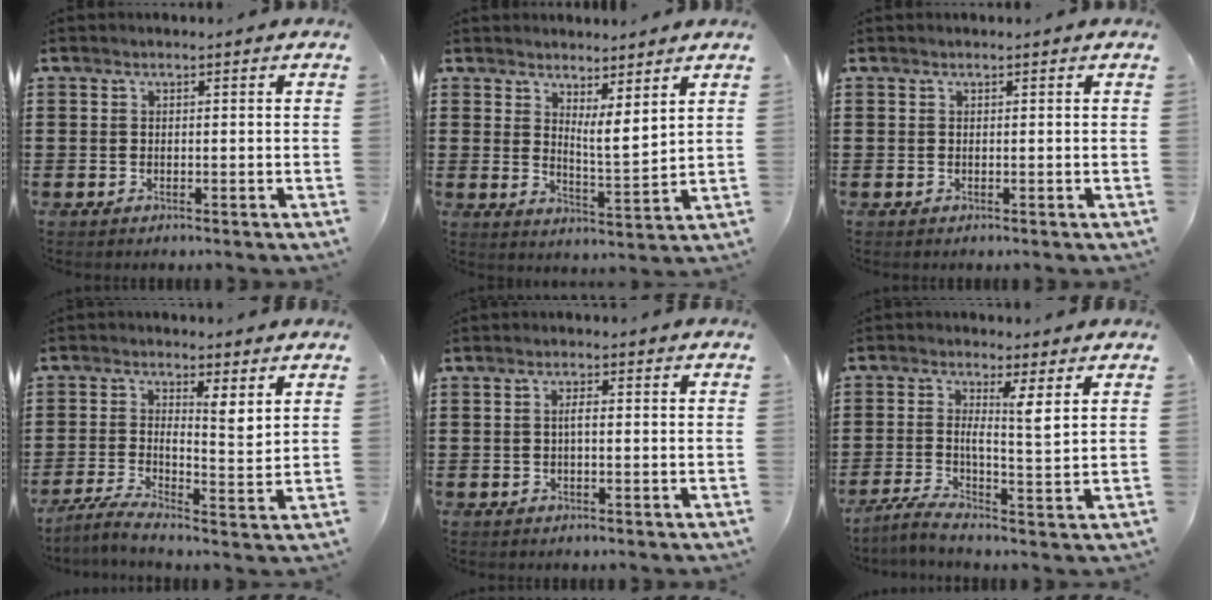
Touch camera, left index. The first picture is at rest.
{"total": 4.4, "force": [3.8, 0.7, 2.1], "torque": [-0.038, -0.027, 0.062]}
{"total": 0.0}
{"total": 3.5, "force": [1.6, 0.3, 3.1], "torque": [-0.055, -0.026, 0.018]}
{"total": 1.6, "force": [0.0, 0.4, 1.6], "torque": [-0.030, 0.002, -0.001]}
{"total": 4.7, "force": [2.0, -0.1, 4.2], "torque": [-0.086, -0.018, 0.028]}